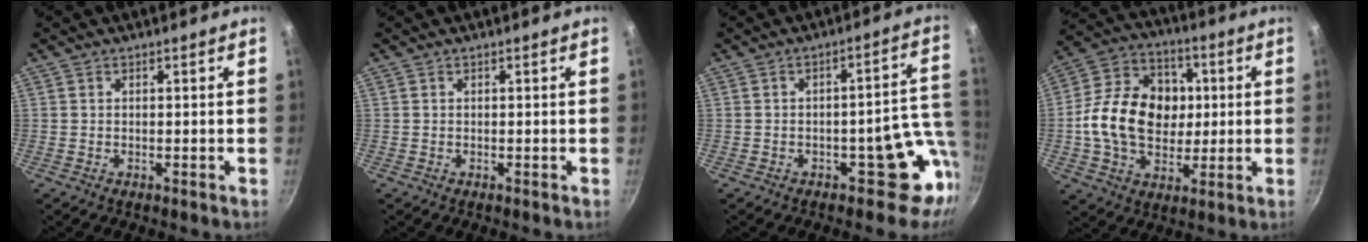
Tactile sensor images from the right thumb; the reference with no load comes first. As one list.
[{"total": 0.0}, {"total": 10.8, "force": [-3.3, 6.5, 7.9], "torque": [-0.010, 0.036, -0.036]}, {"total": 18.9, "force": [0.5, 14.5, 12.2], "torque": [-0.174, 0.022, 0.000]}]